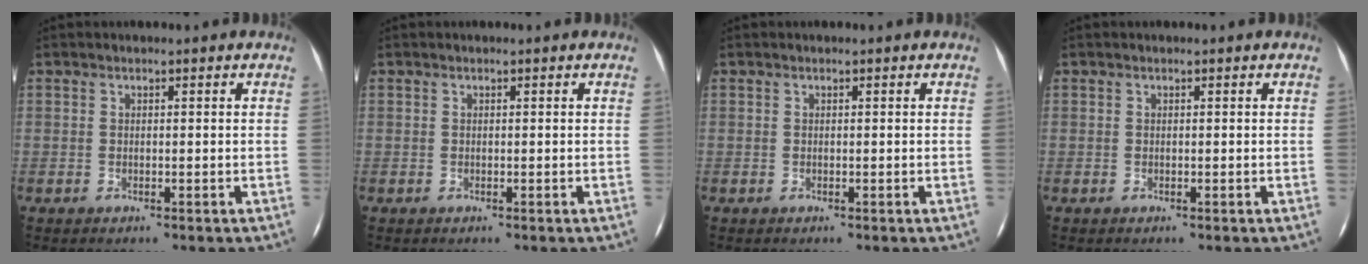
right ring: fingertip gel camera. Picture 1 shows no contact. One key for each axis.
{"total": 0.0}
{"total": 0.0}
{"total": 0.0}